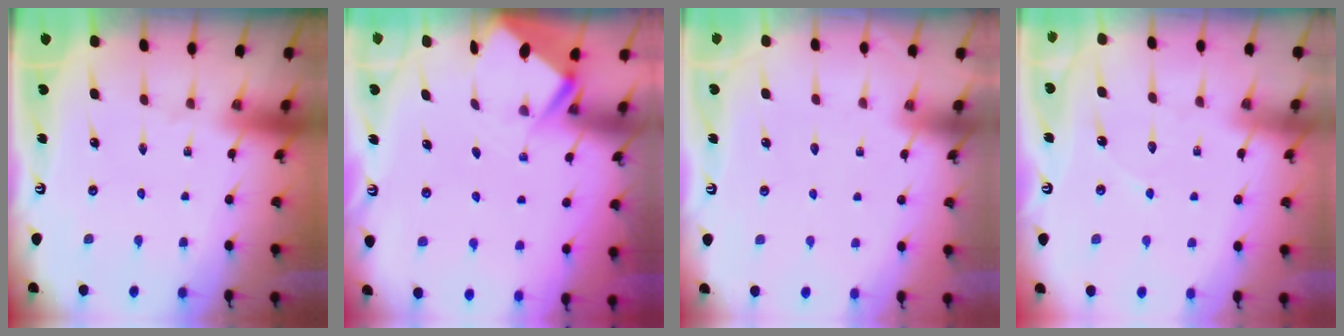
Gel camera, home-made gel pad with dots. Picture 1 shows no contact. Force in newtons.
{"total": 2.9, "press": 2.9, "slide": 0.4}
{"total": 1.0, "press": 1.0, "slide": 0.0}
{"total": 3.9, "press": 3.9, "slide": 0.3}